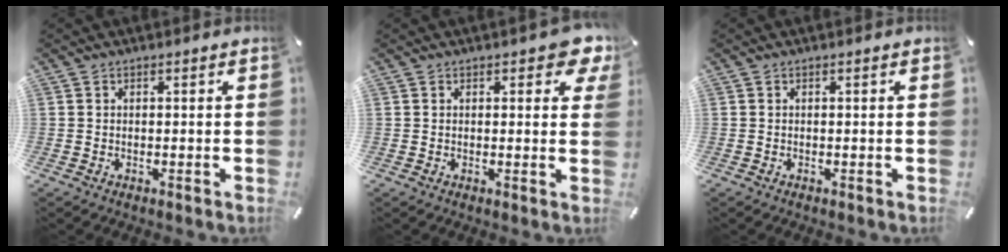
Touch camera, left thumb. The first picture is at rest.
{"total": 5.0, "force": [2.5, 2.6, 3.5], "torque": [-0.034, -0.007, 0.036]}
{"total": 0.0}